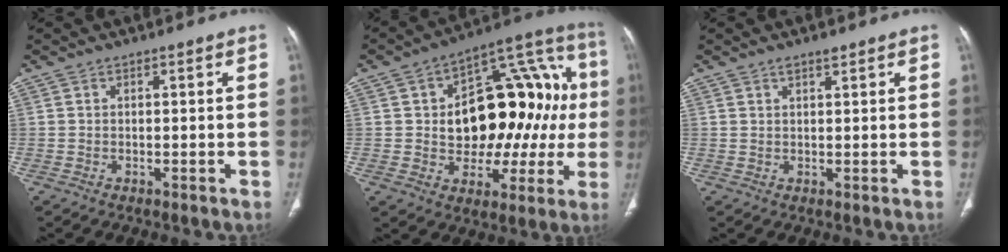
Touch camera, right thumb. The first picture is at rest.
{"total": 24.0, "force": [1.3, 14.7, 18.9], "torque": [-0.211, 0.041, 0.027]}
{"total": 1.7, "force": [1.4, 0.6, 0.9], "torque": [-0.005, -0.006, 0.022]}